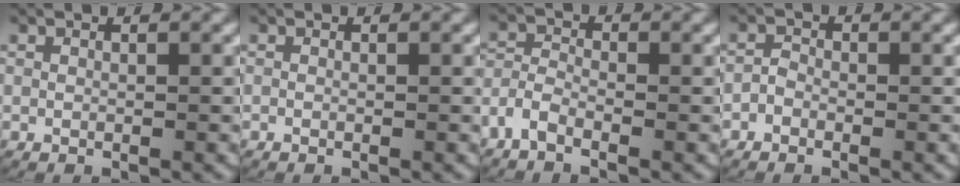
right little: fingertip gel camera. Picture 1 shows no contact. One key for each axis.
{"total": 0.0}
{"total": 2.9, "fx": -1.7, "fy": 2.0, "fz": 1.2, "tx": -0.042, "ty": -0.010, "tz": -0.036}
{"total": 1.1, "fx": -0.7, "fy": 0.9, "fz": 0.2, "tx": -0.005, "ty": -0.001, "tz": -0.016}